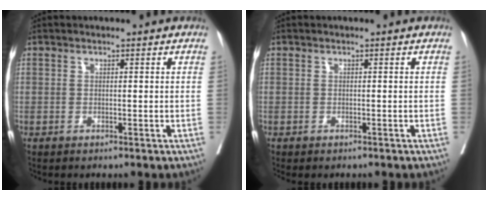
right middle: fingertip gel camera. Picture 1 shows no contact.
{"total": 0.9, "force": [-0.8, 0.3, 0.2], "torque": [-0.006, -0.001, -0.015]}